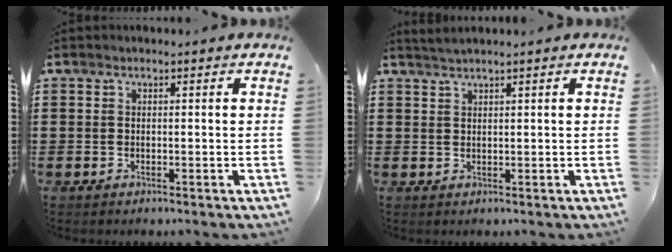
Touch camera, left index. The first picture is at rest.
{"total": 1.3, "force": [1.2, -0.2, 0.6], "torque": [-0.012, 0.000, 0.023]}